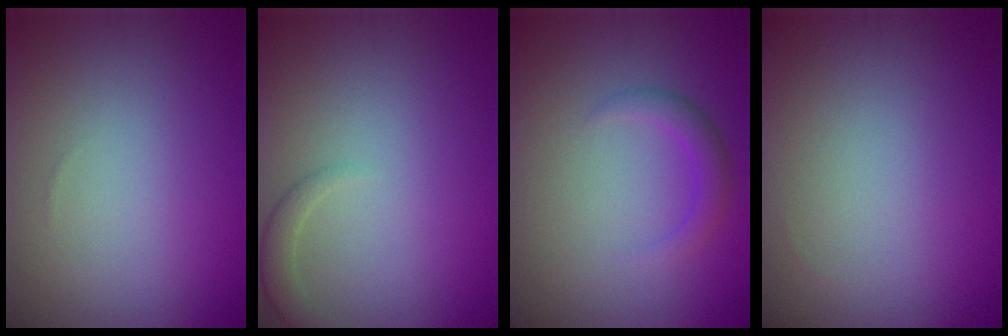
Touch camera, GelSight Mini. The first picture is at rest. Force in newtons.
{"total": 1.6, "press": 1.6, "slide": 0.0}
{"total": 2.0, "press": 2.0, "slide": 0.1}
{"total": 0.0}